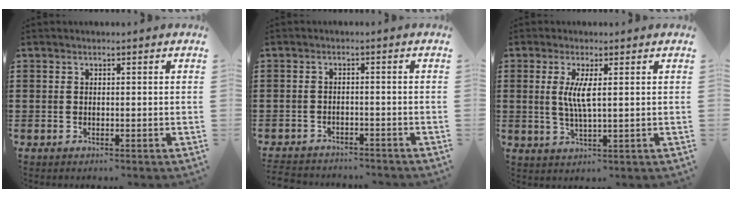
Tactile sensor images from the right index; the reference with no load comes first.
{"total": 2.2, "force": [-2.2, 0.2, -0.2], "torque": [-0.004, -0.002, -0.049]}
{"total": 4.3, "force": [0.9, 0.6, 4.2], "torque": [-0.083, -0.002, 0.013]}